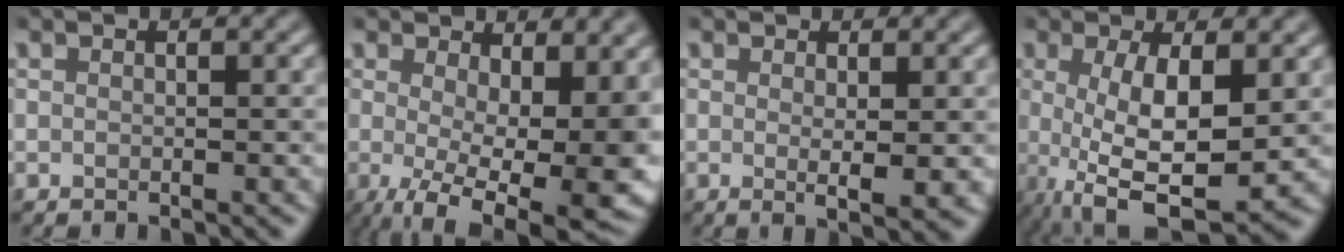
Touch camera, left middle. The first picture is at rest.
{"total": 12.4, "force": [-0.6, 5.1, 11.3], "torque": [-0.153, -0.013, 0.008]}
{"total": 2.5, "force": [0.4, 0.4, 2.4], "torque": [-0.034, -0.009, 0.009]}
{"total": 8.0, "force": [-0.4, 2.8, 7.5], "torque": [-0.144, -0.012, -0.003]}